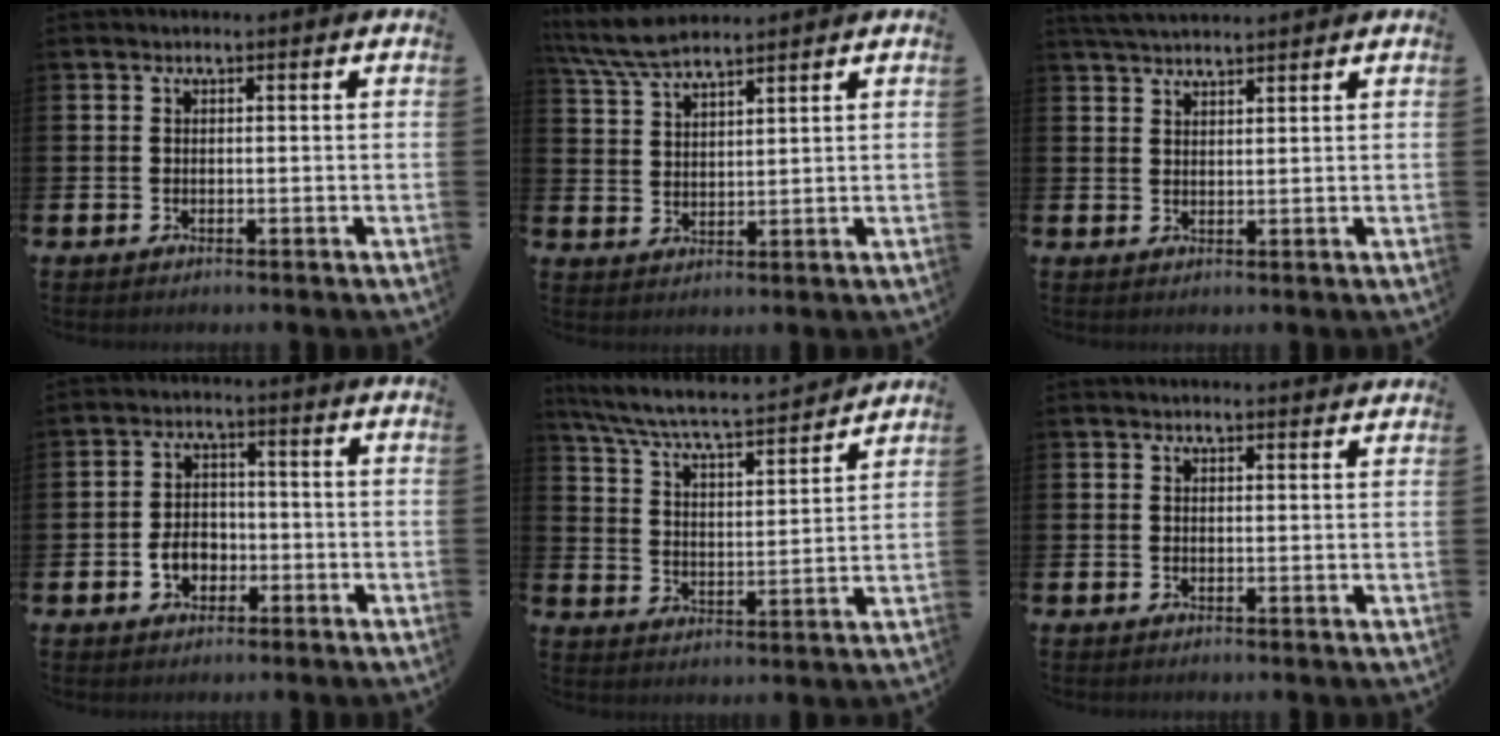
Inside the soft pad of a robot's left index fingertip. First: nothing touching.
{"total": 6.1, "force": [5.6, 0.9, 2.1], "torque": [-0.057, -0.019, 0.103]}
{"total": 3.4, "force": [3.3, 0.4, 0.7], "torque": [-0.014, -0.014, 0.060]}
{"total": 3.9, "force": [-1.4, 2.9, 2.1], "torque": [-0.027, -0.001, -0.033]}
{"total": 6.9, "force": [6.5, 0.3, 2.2], "torque": [-0.070, -0.054, 0.108]}
{"total": 1.3, "force": [1.3, 0.1, 0.1], "torque": [0.012, -0.008, 0.021]}